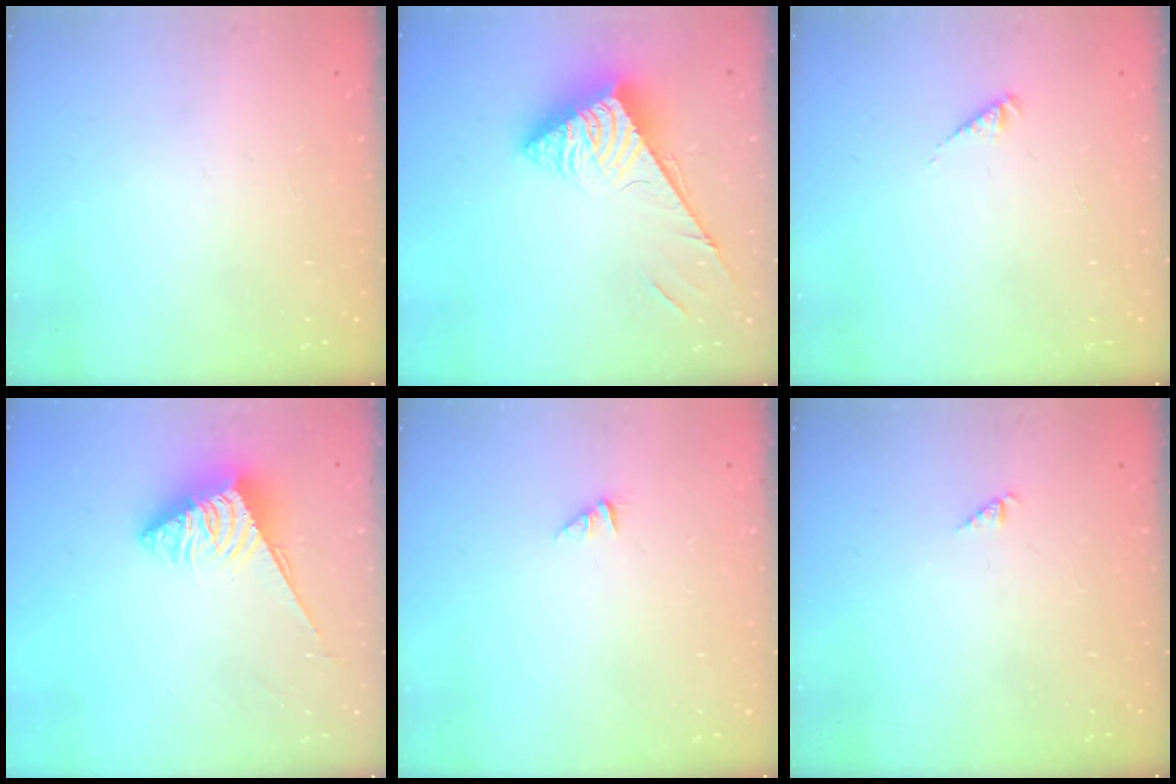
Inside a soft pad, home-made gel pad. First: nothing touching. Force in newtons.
{"total": 6.3, "press": 6.3, "slide": 0.4}
{"total": 2.5, "press": 2.5, "slide": 0.5}
{"total": 3.5, "press": 3.5, "slide": 0.3}
{"total": 0.0}
{"total": 0.7, "press": 0.7, "slide": 0.2}